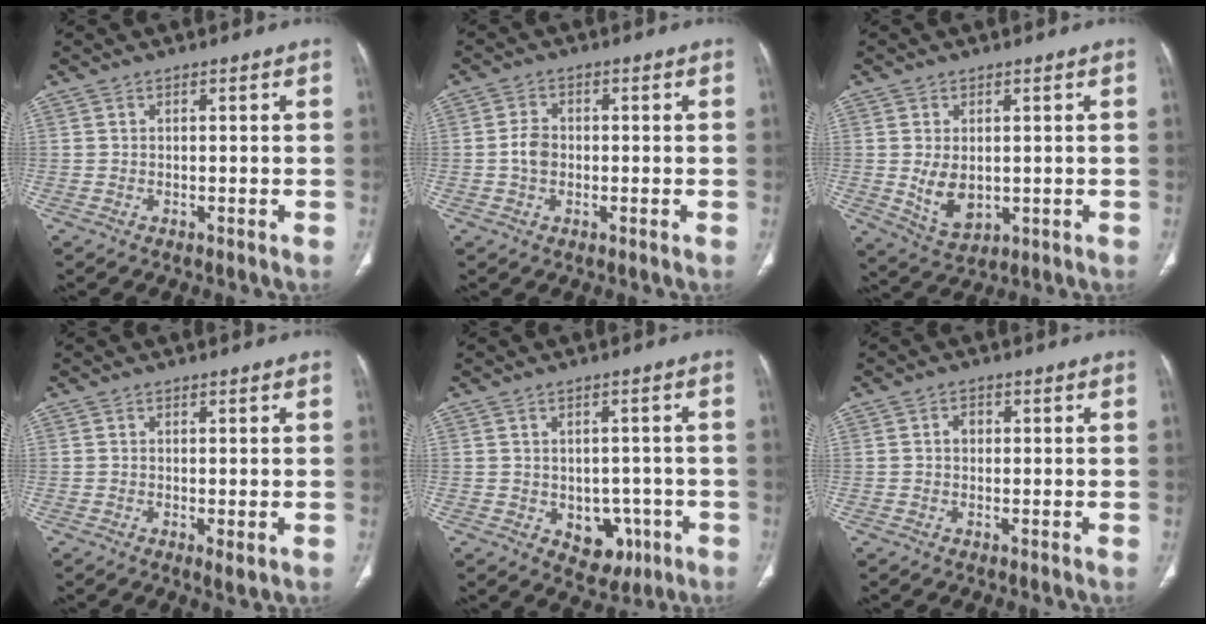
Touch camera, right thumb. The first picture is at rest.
{"total": 3.5, "force": [-0.4, 2.6, 2.3], "torque": [-0.040, 0.009, -0.014]}
{"total": 6.7, "force": [-0.1, 4.4, 5.0], "torque": [-0.079, -0.015, 0.017]}
{"total": 1.8, "force": [-0.4, 0.5, 1.7], "torque": [-0.034, -0.009, -0.005]}
{"total": 7.4, "force": [-2.3, 5.5, 4.3], "torque": [-0.021, 0.015, -0.016]}
{"total": 1.8, "force": [0.1, 1.4, 1.1], "torque": [-0.012, 0.007, 0.000]}